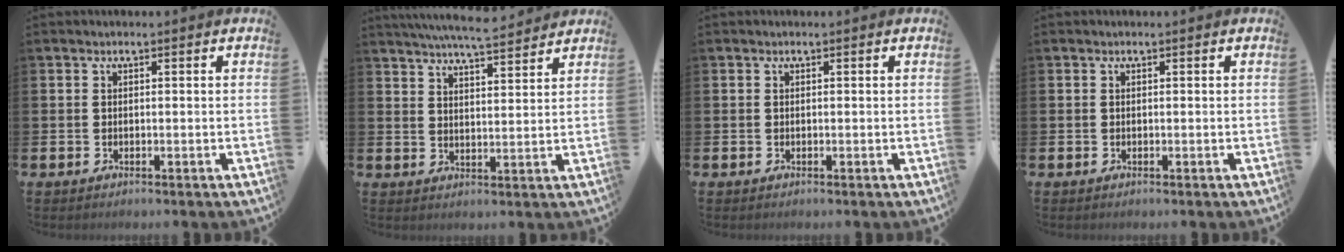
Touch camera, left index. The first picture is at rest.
{"total": 6.6, "force": [6.4, 0.0, 1.5], "torque": [-0.038, -0.035, 0.113]}
{"total": 0.0}
{"total": 0.0}